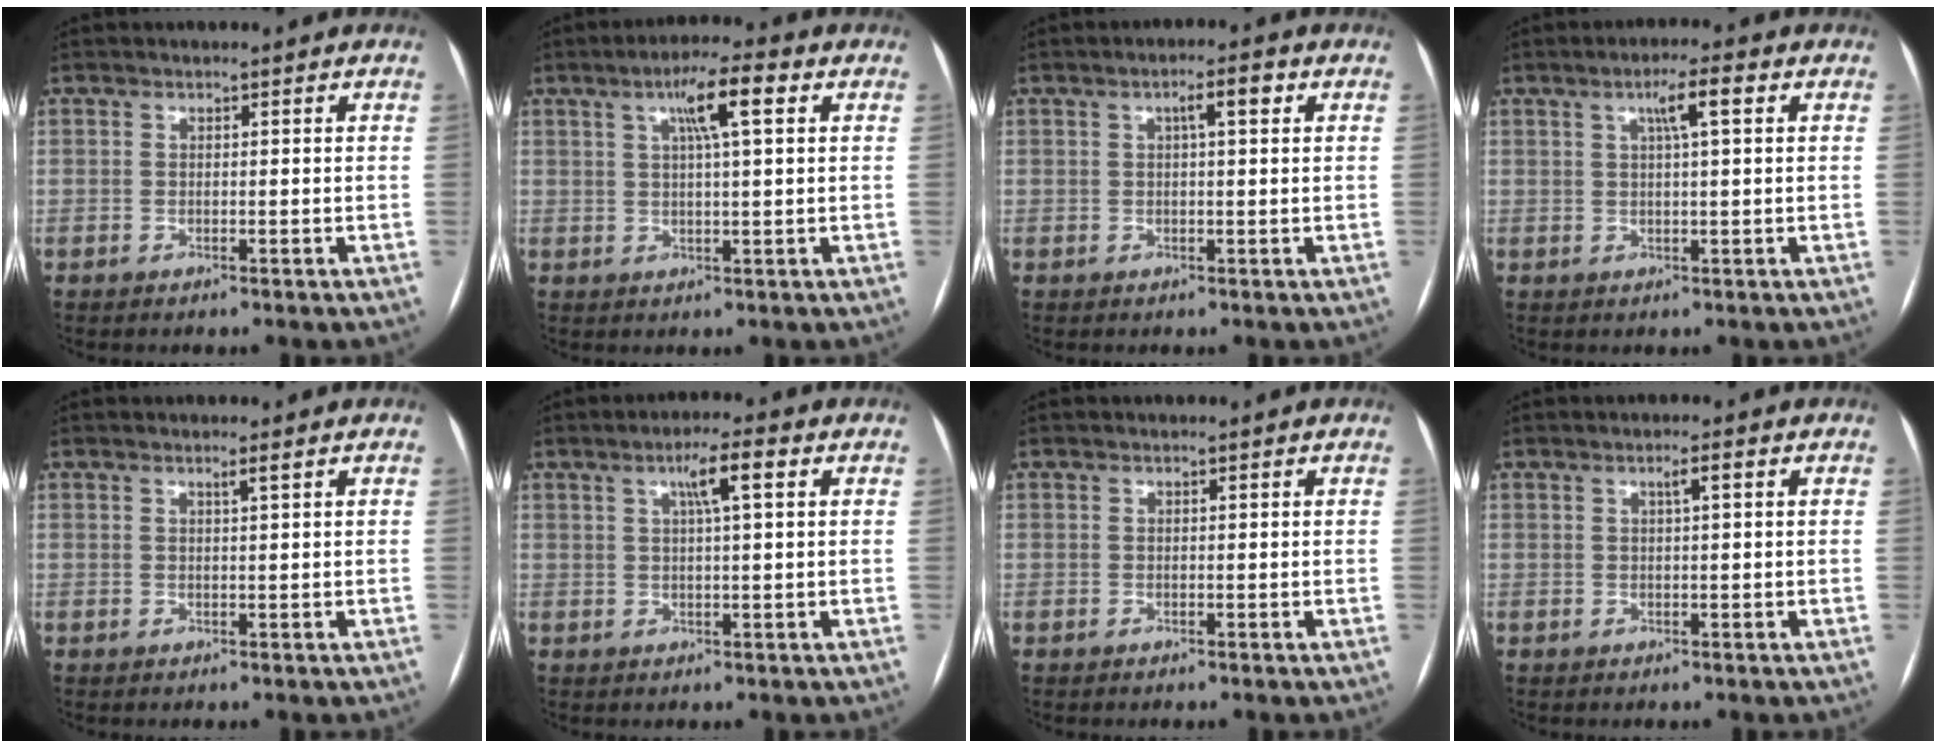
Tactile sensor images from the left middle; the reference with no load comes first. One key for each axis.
{"total": 7.0, "fx": 2.6, "fy": 0.6, "fz": 6.4, "tx": -0.114, "ty": 0.014, "tz": 0.042}
{"total": 3.2, "fx": 1.1, "fy": 0.5, "fz": 3.0, "tx": -0.047, "ty": 0.011, "tz": 0.016}
{"total": 4.2, "fx": 1.5, "fy": 0.2, "fz": 3.9, "tx": -0.068, "ty": 0.008, "tz": 0.026}
{"total": 0.9, "fx": 0.5, "fy": -0.3, "fz": 0.7, "tx": -0.018, "ty": -0.001, "tz": 0.013}
{"total": 4.9, "fx": 1.8, "fy": 0.3, "fz": 4.5, "tx": -0.078, "ty": 0.010, "tz": 0.030}
{"total": 0.0}
{"total": 1.6, "fx": 0.5, "fy": 0.0, "fz": 1.5, "tx": -0.025, "ty": 0.003, "tz": 0.009}